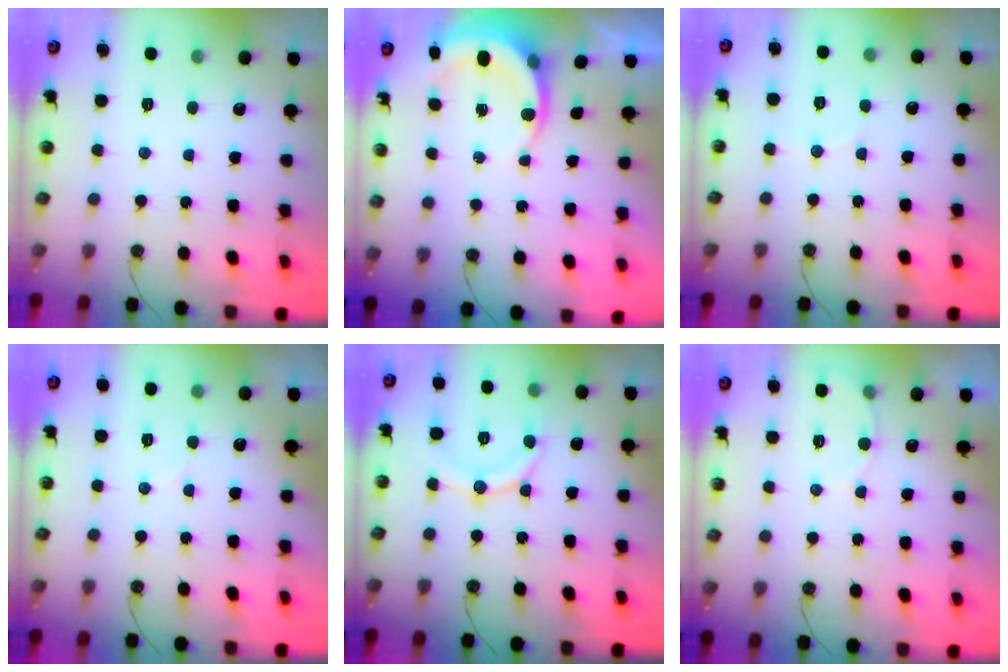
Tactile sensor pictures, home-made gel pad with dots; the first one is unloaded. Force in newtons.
{"total": 5.1, "press": 5.1, "slide": 0.5}
{"total": 4.3, "press": 4.2, "slide": 0.4}
{"total": 4.6, "press": 4.6, "slide": 0.5}
{"total": 11.9, "press": 11.8, "slide": 0.9}
{"total": 5.0, "press": 5.0, "slide": 0.5}